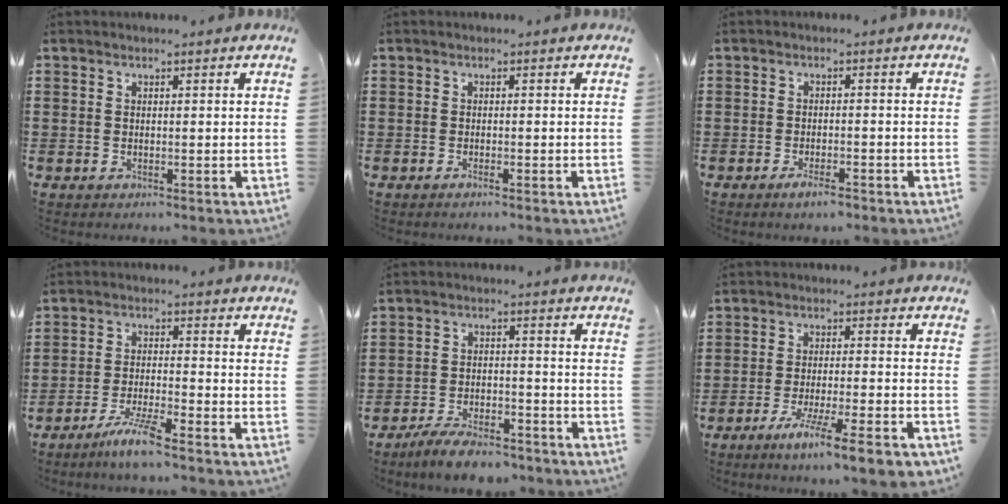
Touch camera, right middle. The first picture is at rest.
{"total": 0.6, "force": [-0.4, 0.0, 0.4], "torque": [-0.008, -0.002, -0.008]}
{"total": 2.4, "force": [-1.7, 0.7, 1.5], "torque": [-0.026, 0.001, -0.030]}
{"total": 5.4, "force": [-4.3, 0.0, 3.4], "torque": [-0.074, -0.012, -0.079]}
{"total": 6.1, "force": [-5.6, 1.2, 2.1], "torque": [-0.044, 0.006, -0.109]}
{"total": 7.7, "force": [-5.7, 0.3, 5.2], "torque": [-0.091, -0.010, -0.103]}